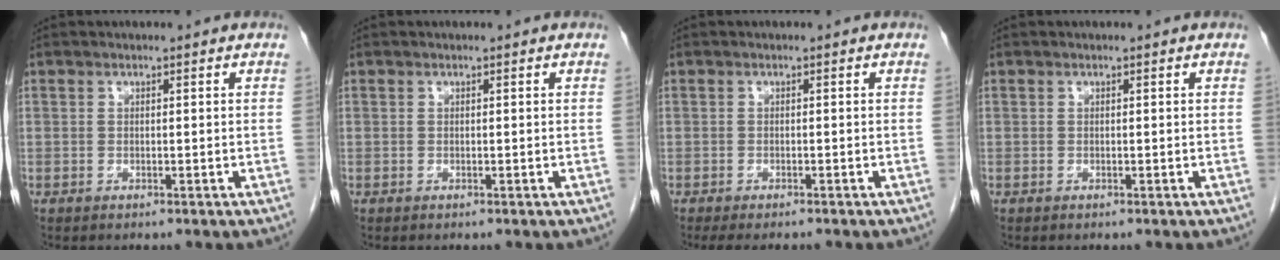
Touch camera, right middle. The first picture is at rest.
{"total": 0.0}
{"total": 4.9, "force": [-4.2, 0.9, 2.3], "torque": [-0.025, -0.010, -0.061]}
{"total": 0.0}